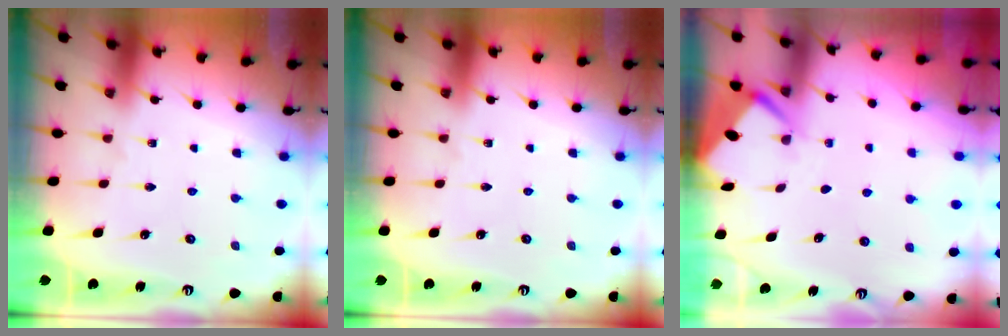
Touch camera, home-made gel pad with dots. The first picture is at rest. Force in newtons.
{"total": 0.0}
{"total": 2.6, "press": 2.6, "slide": 0.4}